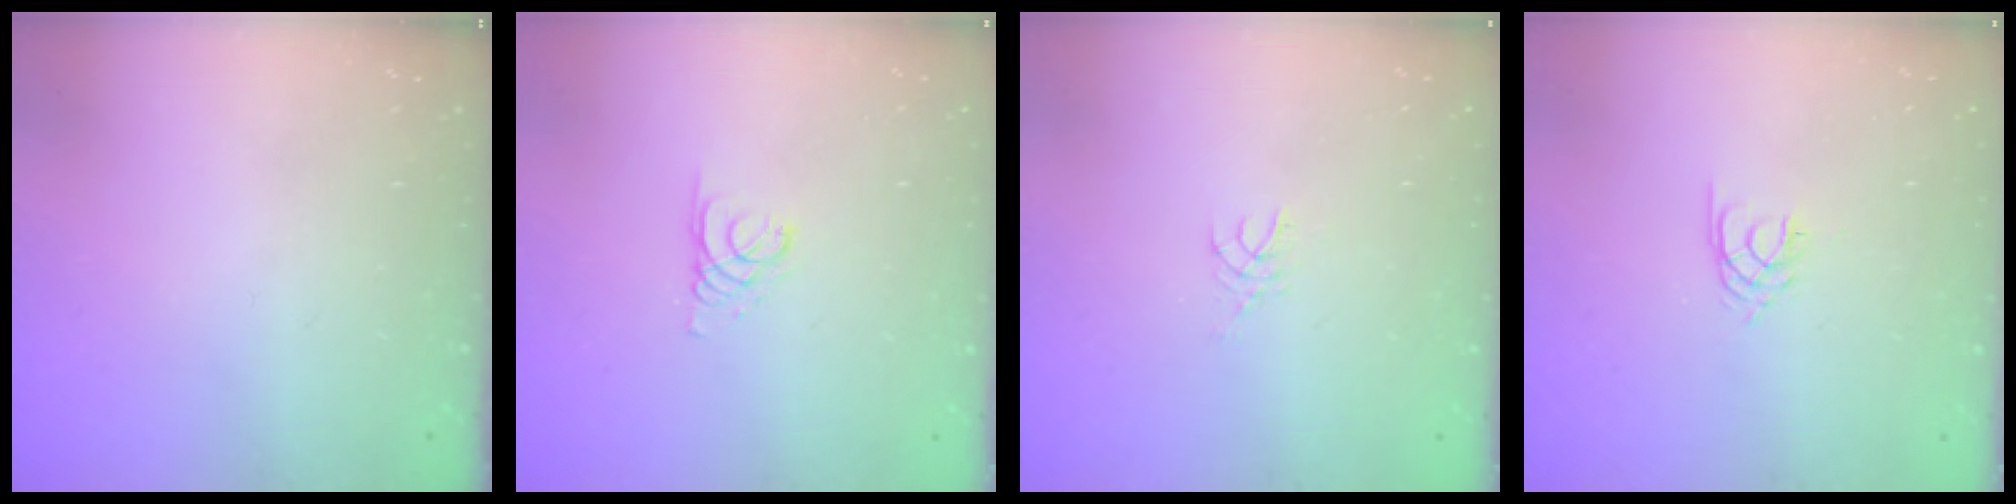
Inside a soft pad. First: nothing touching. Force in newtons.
{"total": 2.1, "press": 2.1, "slide": 0.2}
{"total": 3.3, "press": 3.3, "slide": 0.4}
{"total": 2.1, "press": 2.0, "slide": 0.3}